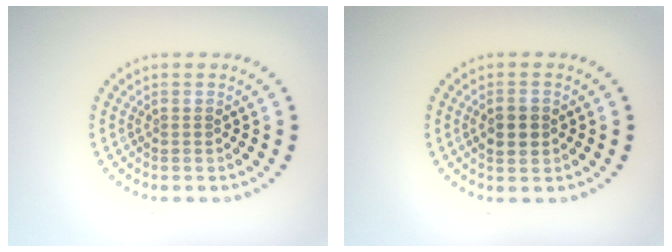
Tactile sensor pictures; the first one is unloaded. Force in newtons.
{"total": 2.4, "press": 2.4, "slide": 0.1}